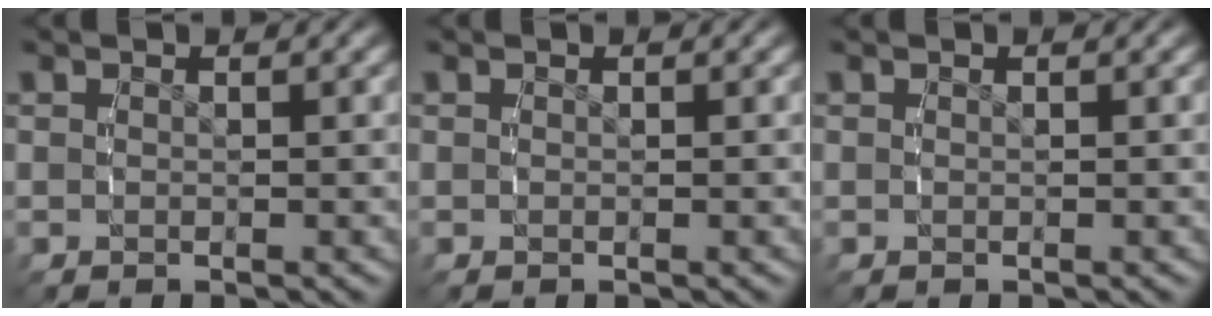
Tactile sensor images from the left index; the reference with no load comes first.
{"total": 0.0}
{"total": 0.0}